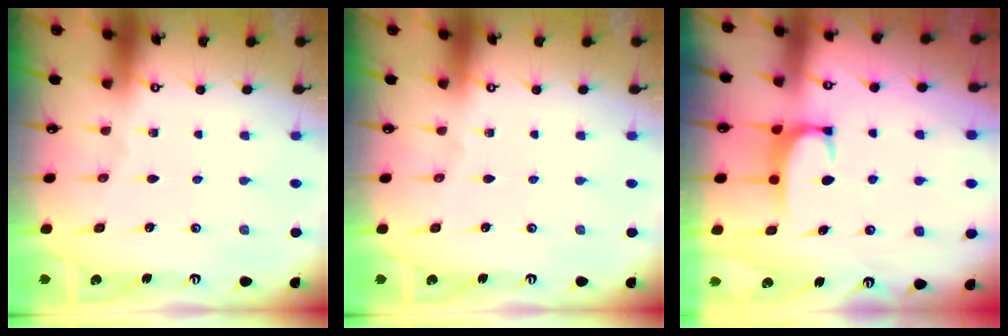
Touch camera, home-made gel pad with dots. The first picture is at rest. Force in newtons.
{"total": 0.0}
{"total": 2.0, "press": 1.9, "slide": 0.5}